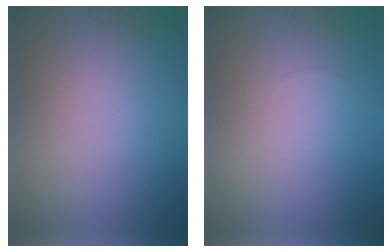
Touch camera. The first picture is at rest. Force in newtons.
{"total": 0.0}